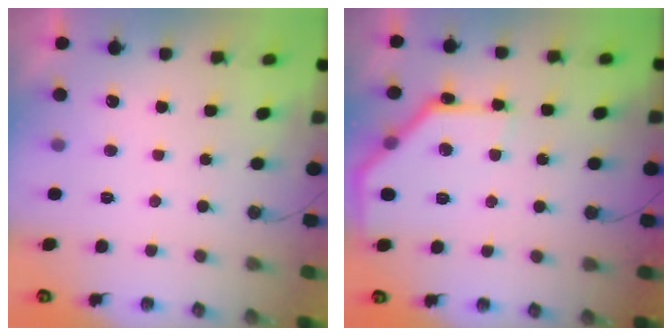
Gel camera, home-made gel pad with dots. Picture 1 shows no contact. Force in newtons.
{"total": 15.5, "press": 15.5, "slide": 0.2}